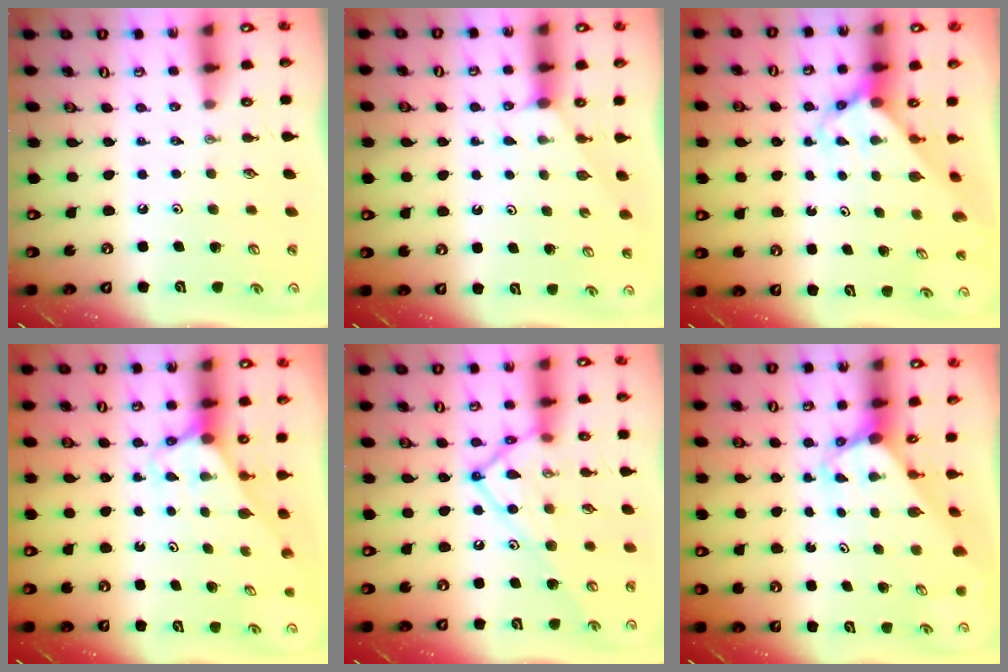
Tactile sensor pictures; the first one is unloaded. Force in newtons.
{"total": 1.7, "press": 1.7, "slide": 0.3}
{"total": 3.7, "press": 3.7, "slide": 0.1}
{"total": 2.5, "press": 2.5, "slide": 0.2}
{"total": 16.0, "press": 15.9, "slide": 1.6}
{"total": 3.2, "press": 3.2, "slide": 0.2}